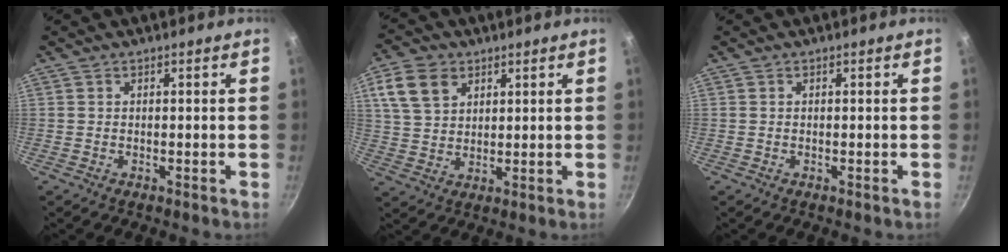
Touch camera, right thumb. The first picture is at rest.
{"total": 9.2, "force": [4.2, 6.4, 5.1], "torque": [-0.084, 0.001, 0.080]}
{"total": 0.0}